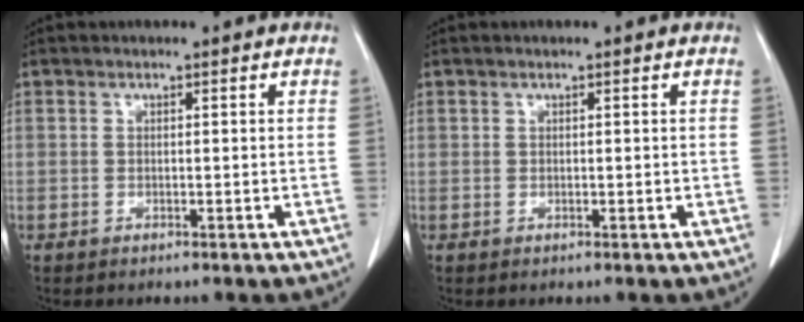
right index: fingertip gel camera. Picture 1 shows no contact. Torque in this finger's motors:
{"motor_torque": [-0.08, 0.04, -0.03, -0.01]}